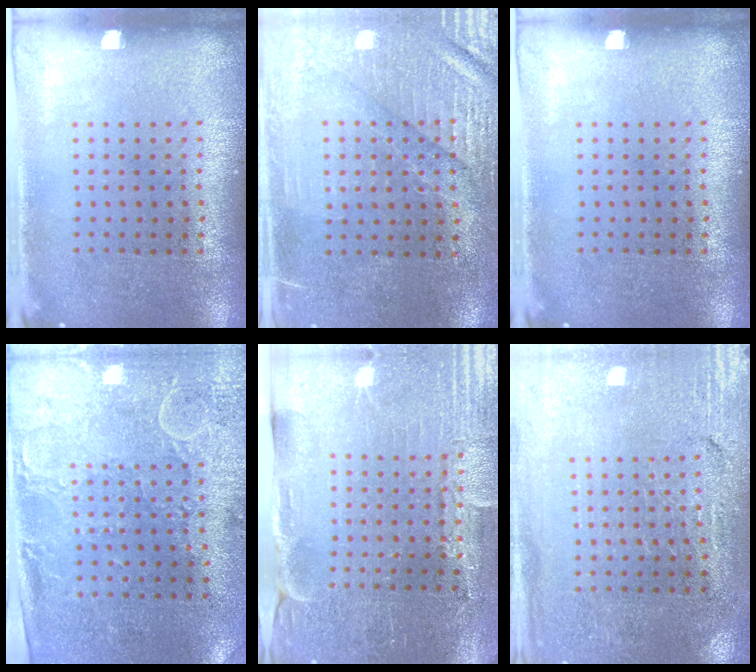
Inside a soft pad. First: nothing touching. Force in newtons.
{"total": 3.4, "press": 3.1, "slide": 1.4}
{"total": 0.0}
{"total": 2.9, "press": 2.3, "slide": 1.7}
{"total": 3.7, "press": 3.6, "slide": 0.4}
{"total": 3.1, "press": 2.9, "slide": 0.8}